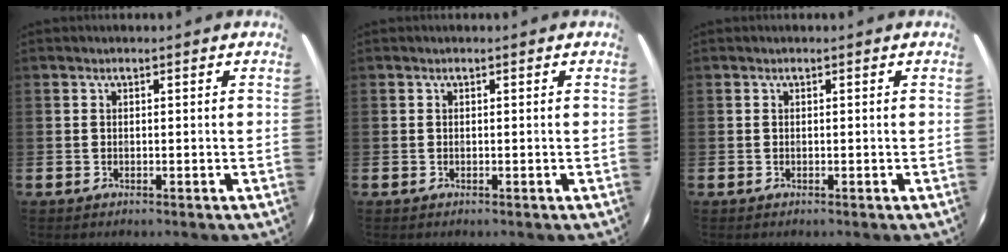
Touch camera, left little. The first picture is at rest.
{"total": 0.0}
{"total": 0.0}